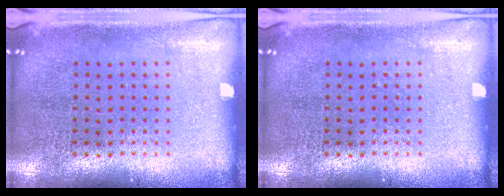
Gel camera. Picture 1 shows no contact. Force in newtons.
{"total": 0.0}